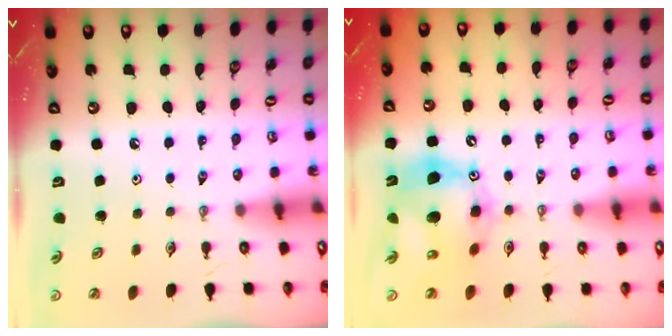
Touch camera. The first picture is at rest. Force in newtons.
{"total": 14.9, "press": 14.8, "slide": 1.5}